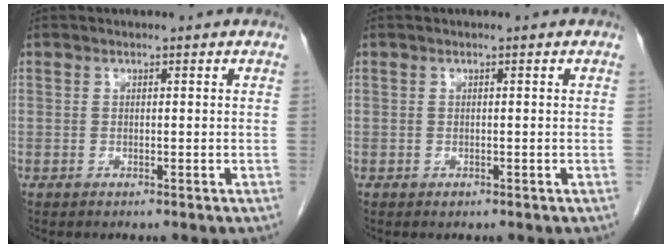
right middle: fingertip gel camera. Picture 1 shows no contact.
{"total": 0.0}